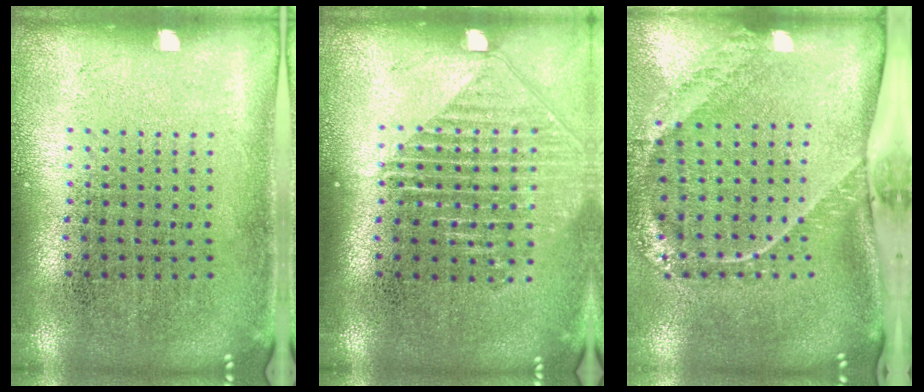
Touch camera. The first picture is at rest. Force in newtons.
{"total": 1.5, "press": 1.4, "slide": 0.6}
{"total": 2.7, "press": 1.8, "slide": 2.0}